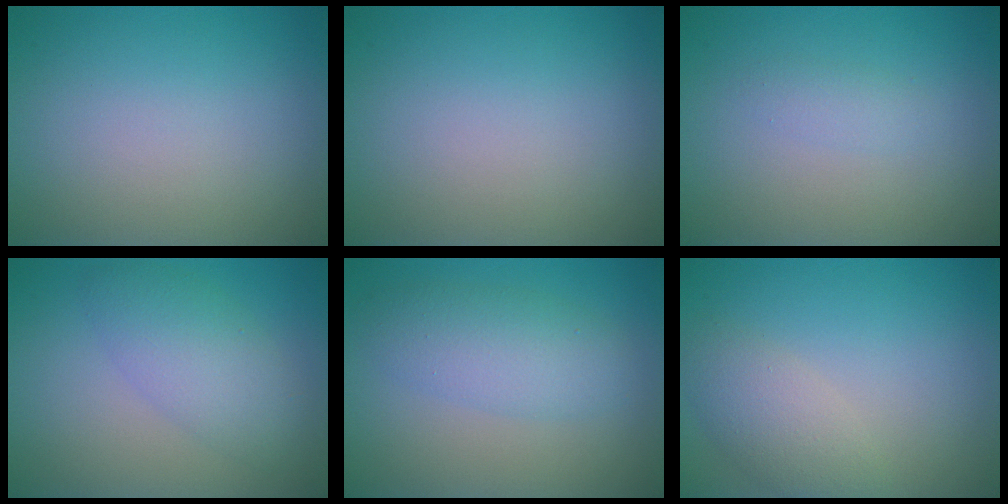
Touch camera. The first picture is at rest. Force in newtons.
{"total": 0.0}
{"total": 1.0, "press": 1.0, "slide": 0.1}
{"total": 4.1, "press": 4.1, "slide": 0.1}
{"total": 4.0, "press": 4.0, "slide": 0.2}
{"total": 2.9, "press": 2.9, "slide": 0.2}